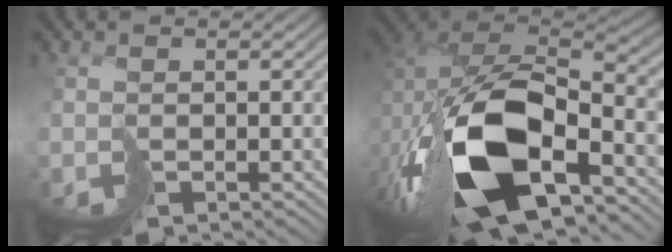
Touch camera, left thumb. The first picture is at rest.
{"total": 17.6, "force": [-6.2, 9.0, 13.8], "torque": [-0.294, -0.013, -0.103]}